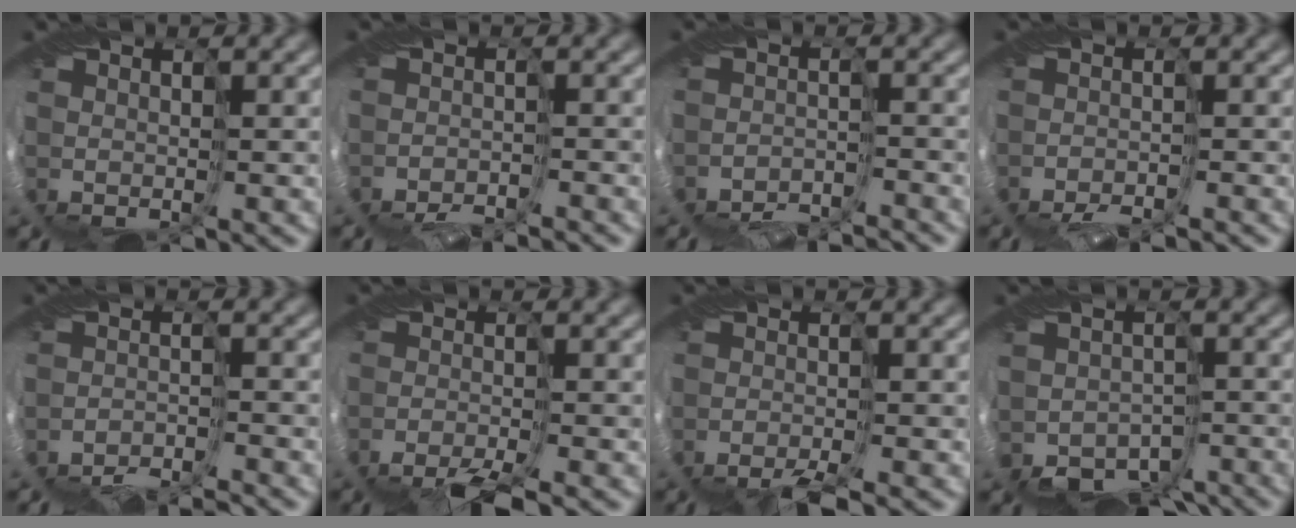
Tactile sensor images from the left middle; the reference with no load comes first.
{"total": 4.7, "force": [-4.6, 0.3, 0.6], "torque": [-0.013, -0.006, -0.085]}
{"total": 5.7, "force": [-5.7, 0.3, 0.2], "torque": [-0.009, -0.007, -0.101]}
{"total": 3.8, "force": [-3.7, 0.2, 0.9], "torque": [-0.010, -0.006, -0.073]}
{"total": 5.2, "force": [-5.2, 0.1, 0.4], "torque": [-0.013, -0.010, -0.100]}
{"total": 4.7, "force": [-4.3, 0.3, 1.8], "torque": [-0.020, -0.002, -0.091]}
{"total": 3.3, "force": [-3.1, 0.0, 1.1], "torque": [-0.013, -0.001, -0.070]}
{"total": 5.1, "force": [-4.2, 2.7, 0.9], "torque": [-0.006, -0.027, -0.064]}